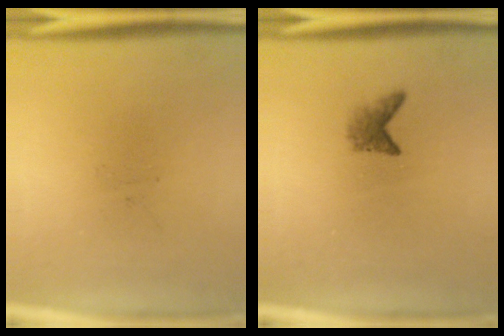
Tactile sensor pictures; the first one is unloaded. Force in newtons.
{"total": 1.8}